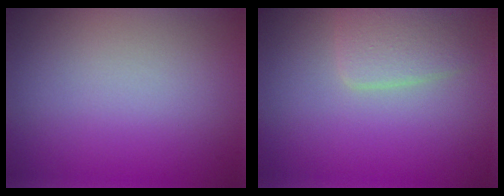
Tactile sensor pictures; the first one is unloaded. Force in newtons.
{"total": 2.4, "press": 2.4, "slide": 0.1}